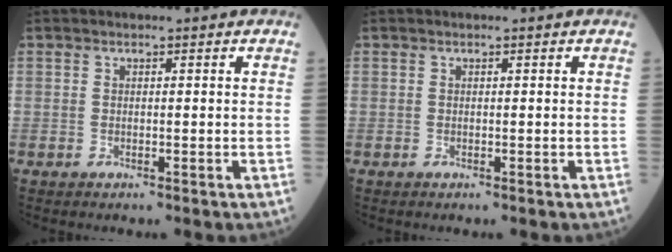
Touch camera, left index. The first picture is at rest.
{"total": 0.0}